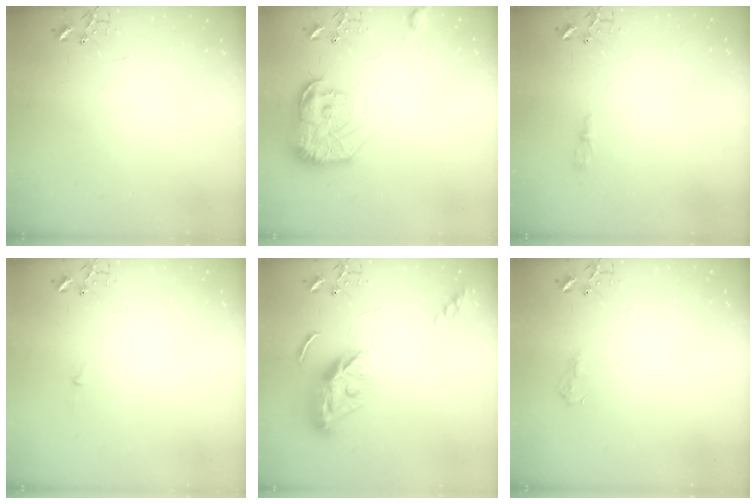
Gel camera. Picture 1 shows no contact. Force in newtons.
{"total": 17.9, "press": 17.9, "slide": 1.2}
{"total": 3.5, "press": 3.5, "slide": 0.5}
{"total": 2.7, "press": 2.7, "slide": 0.3}
{"total": 9.5, "press": 9.5, "slide": 0.5}
{"total": 7.3, "press": 7.2, "slide": 0.8}